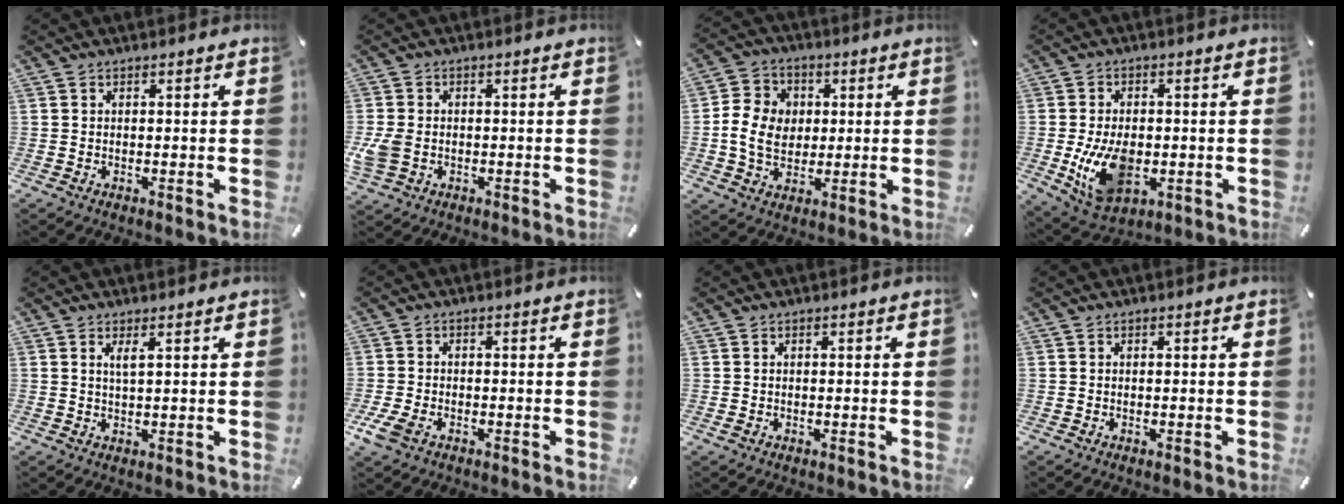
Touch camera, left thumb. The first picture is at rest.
{"total": 5.2, "force": [-0.9, 3.8, 3.5], "torque": [-0.078, 0.003, -0.015]}
{"total": 9.3, "force": [0.1, 8.1, 4.5], "torque": [-0.102, 0.012, 0.001]}
{"total": 12.3, "force": [-2.0, 8.3, 8.9], "torque": [-0.171, -0.007, -0.033]}
{"total": 2.3, "force": [1.3, 0.4, 1.9], "torque": [-0.041, 0.001, 0.021]}
{"total": 4.2, "force": [-2.2, 2.3, 2.7], "torque": [-0.075, -0.003, -0.046]}
{"total": 0.5, "force": [-0.1, 0.3, 0.4], "torque": [-0.007, 0.000, -0.001]}
{"total": 0.0}